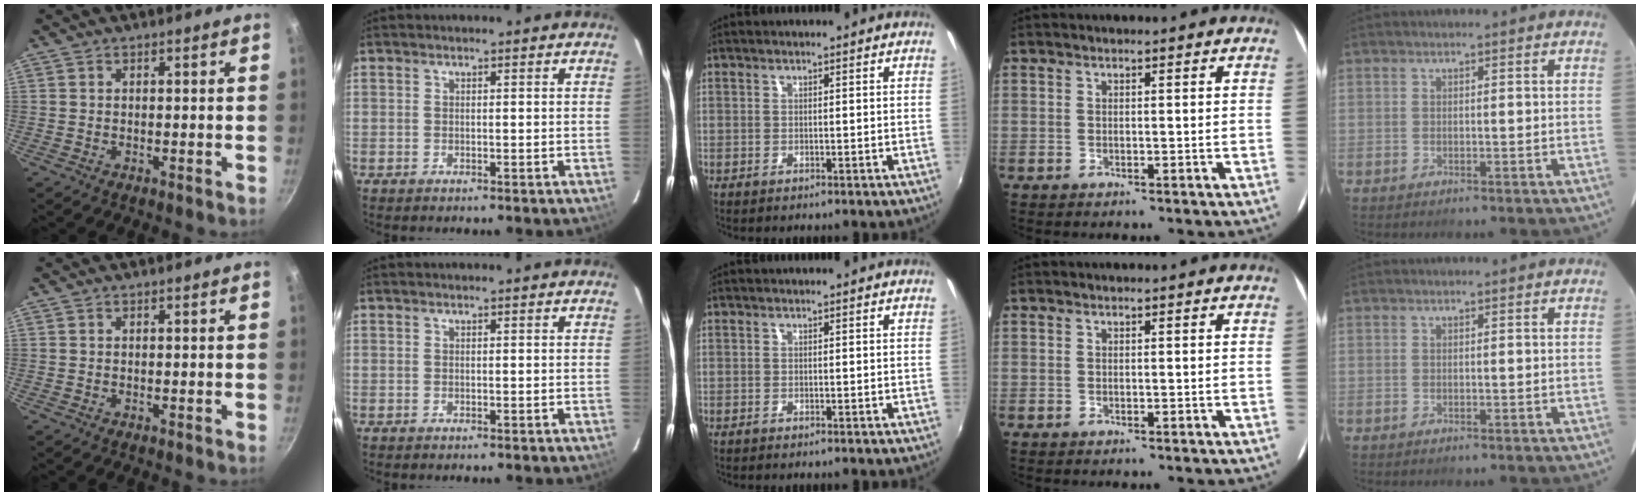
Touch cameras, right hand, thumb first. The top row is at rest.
{}